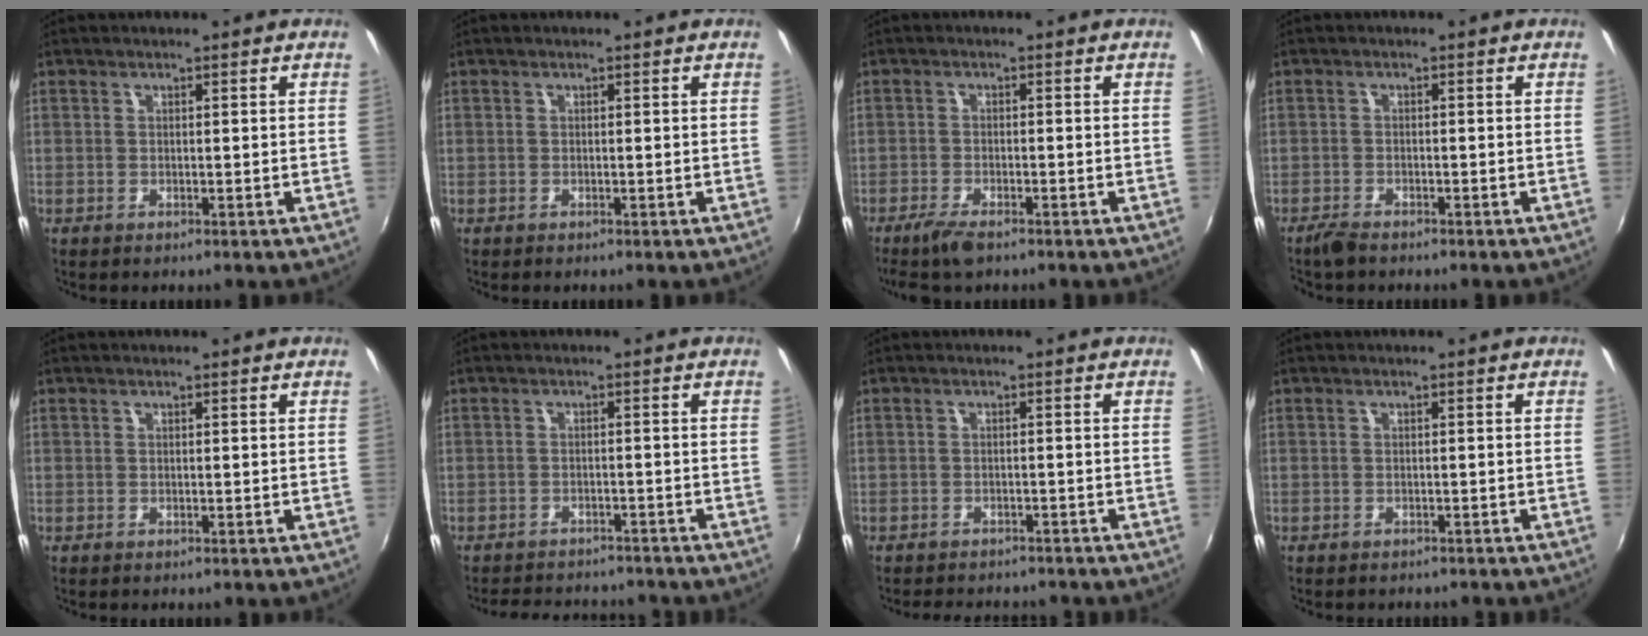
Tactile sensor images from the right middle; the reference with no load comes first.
{"total": 0.0}
{"total": 4.4, "force": [-3.4, 1.1, 2.6], "torque": [-0.070, -0.011, -0.066]}
{"total": 2.4, "force": [-2.2, 0.7, 0.8], "torque": [-0.027, -0.004, -0.044]}
{"total": 0.0}
{"total": 10.7, "force": [-9.7, 3.1, 3.5], "torque": [-0.082, 0.001, -0.132]}
{"total": 6.8, "force": [-6.1, 2.0, 2.1], "torque": [-0.053, -0.008, -0.085]}
{"total": 2.6, "force": [-2.3, 0.7, 0.8], "torque": [-0.018, -0.011, -0.029]}